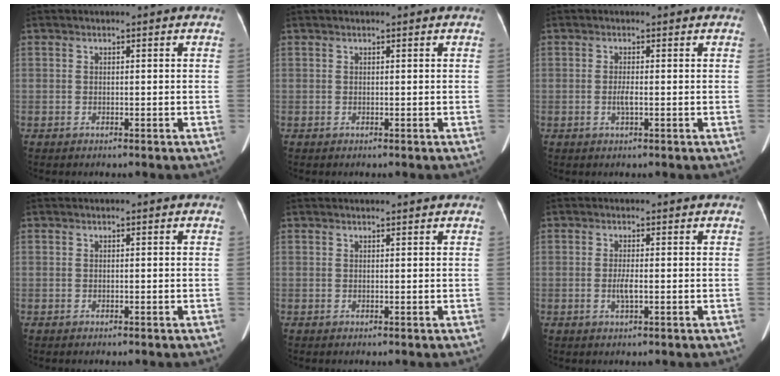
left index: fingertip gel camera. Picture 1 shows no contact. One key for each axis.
{"total": 0.0}
{"total": 1.3, "fx": -0.2, "fy": 0.1, "fz": 1.3, "tx": -0.026, "ty": 0.000, "tz": -0.005}
{"total": 0.0}
{"total": 1.9, "fx": 1.9, "fy": 0.1, "fz": 0.4, "tx": -0.009, "ty": 0.016, "tz": 0.024}
{"total": 1.8, "fx": -0.2, "fy": 0.2, "fz": 1.7, "tx": -0.036, "ty": -0.001, "tz": -0.003}